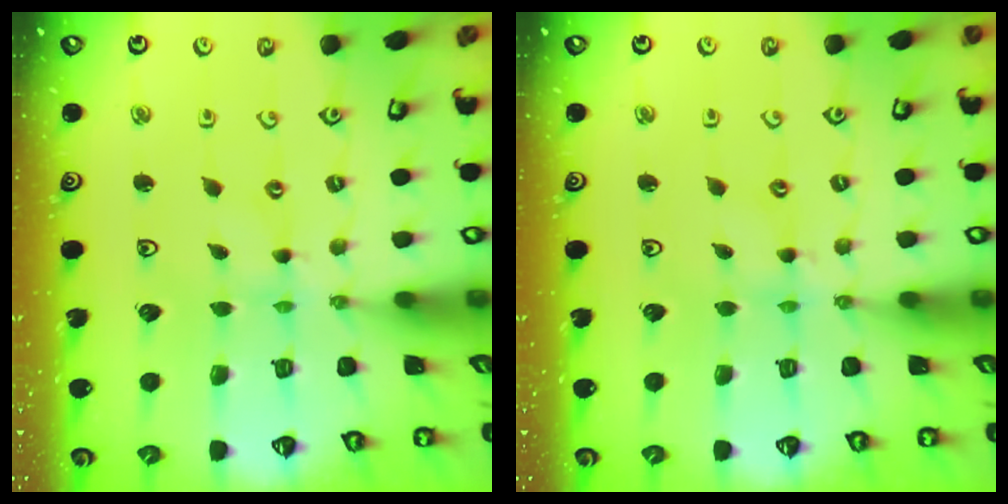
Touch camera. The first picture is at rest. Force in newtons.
{"total": 1.7, "press": 1.7, "slide": 0.2}